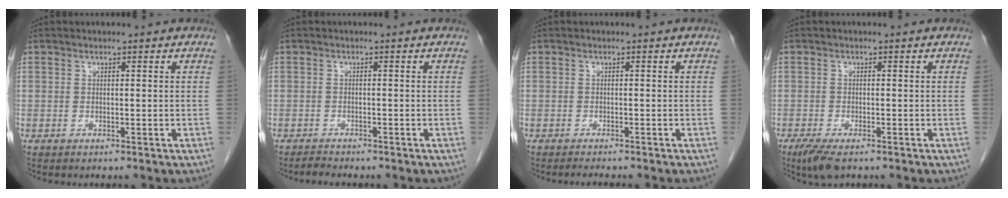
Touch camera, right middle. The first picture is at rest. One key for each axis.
{"total": 1.5, "fx": -1.4, "fy": 0.2, "fz": 0.3, "tx": -0.014, "ty": -0.005, "tz": -0.023}
{"total": 2.9, "fx": -2.5, "fy": 0.2, "fz": 1.3, "tx": -0.017, "ty": -0.003, "tz": -0.031}
{"total": 4.2, "fx": -2.9, "fy": 1.1, "fz": 2.9, "tx": -0.056, "ty": -0.010, "tz": -0.047}